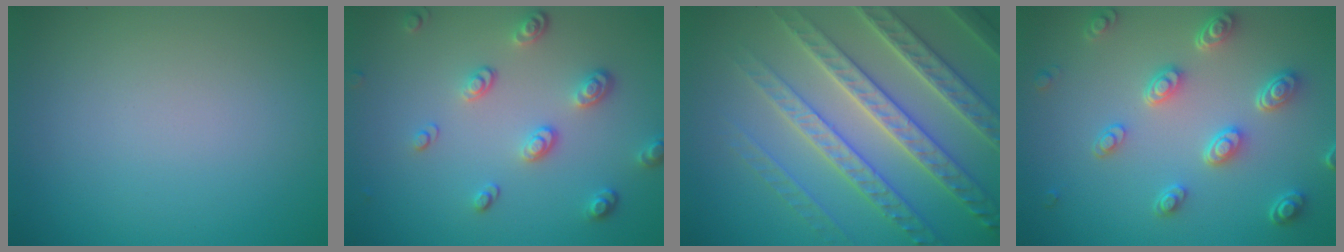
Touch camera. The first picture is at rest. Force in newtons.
{"total": 3.3, "press": 2.6, "slide": 1.9}
{"total": 7.1, "press": 6.8, "slide": 1.8}
{"total": 4.6, "press": 3.6, "slide": 2.8}